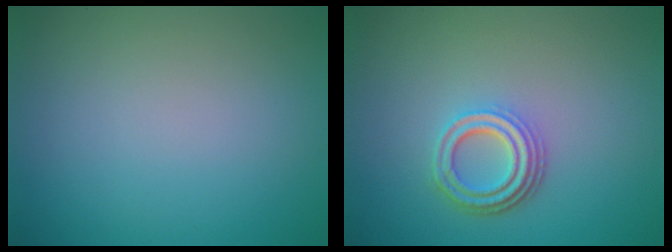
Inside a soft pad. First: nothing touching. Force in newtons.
{"total": 3.8, "press": 2.9, "slide": 2.4}